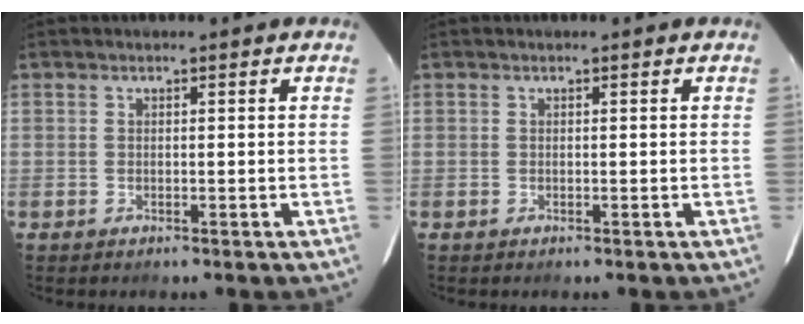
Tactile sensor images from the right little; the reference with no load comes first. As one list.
[{"total": 0.0}]